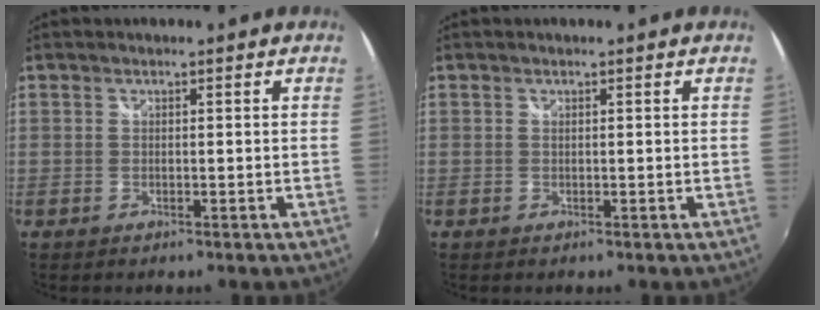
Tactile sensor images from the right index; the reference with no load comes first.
{"total": 0.0}